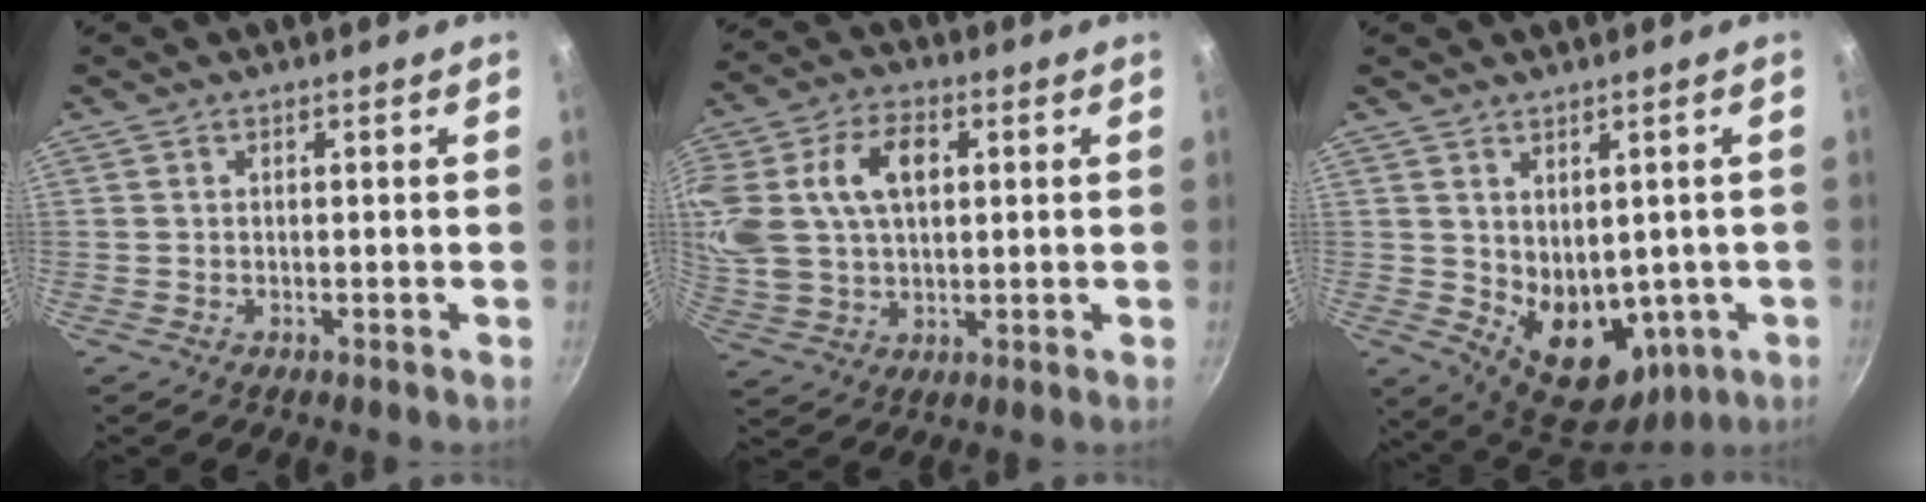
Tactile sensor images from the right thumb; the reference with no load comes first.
{"total": 19.2, "force": [4.3, 12.5, 13.9], "torque": [-0.310, 0.022, 0.083]}
{"total": 13.5, "force": [-2.5, 9.2, 9.6], "torque": [-0.104, -0.003, -0.003]}